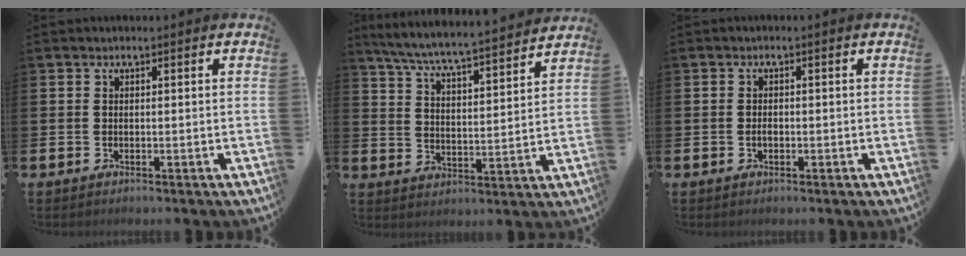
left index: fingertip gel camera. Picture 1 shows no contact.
{"total": 6.9, "force": [6.5, 0.0, 2.1], "torque": [-0.072, -0.051, 0.111]}
{"total": 1.1, "force": [-0.3, 0.6, 0.8], "torque": [-0.014, 0.002, -0.007]}